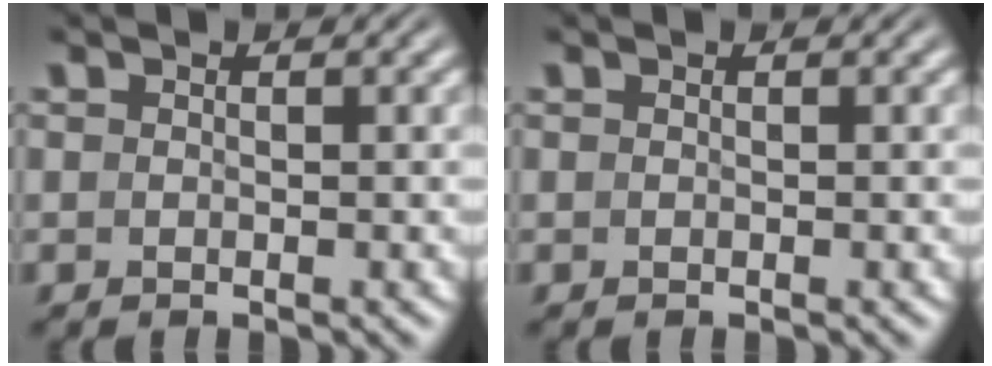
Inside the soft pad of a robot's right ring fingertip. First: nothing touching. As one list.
[{"total": 0.0}]